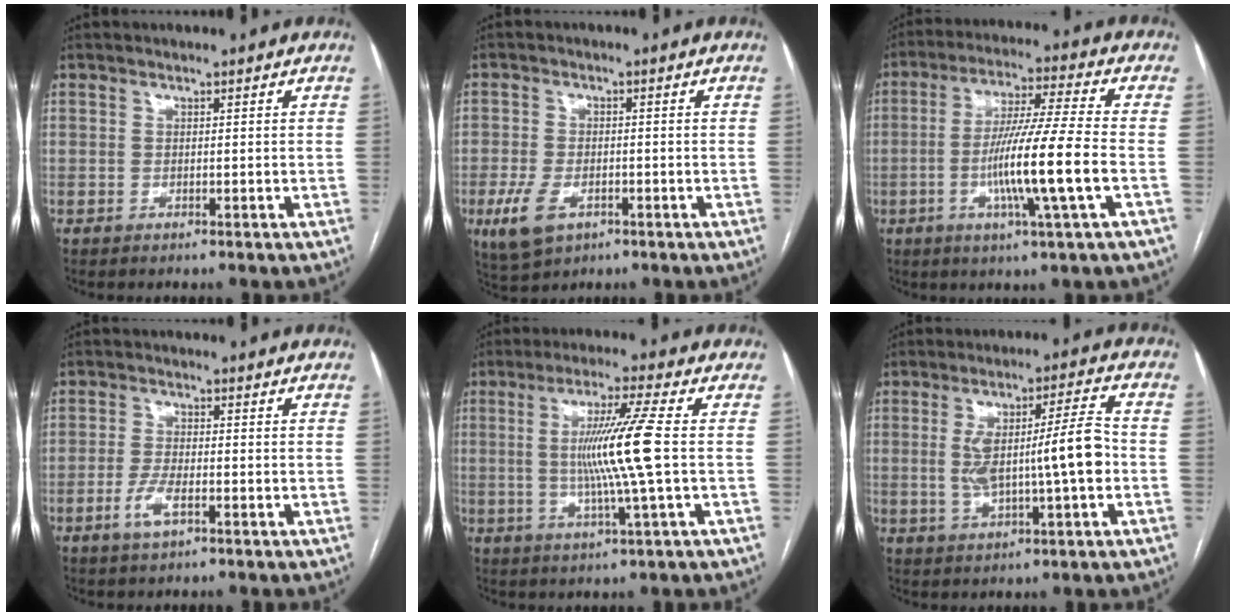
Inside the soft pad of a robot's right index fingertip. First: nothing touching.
{"total": 6.2, "force": [-2.7, 3.7, 4.2], "torque": [-0.092, -0.004, -0.038]}
{"total": 13.7, "force": [-3.3, -1.2, 13.2], "torque": [-0.247, -0.009, -0.065]}
{"total": 4.0, "force": [-1.9, 1.1, 3.3], "torque": [-0.072, -0.001, -0.035]}
{"total": 10.7, "force": [0.1, -1.7, 10.5], "torque": [-0.203, -0.006, 0.005]}
{"total": 11.3, "force": [-0.9, 1.0, 11.2], "torque": [-0.195, 0.018, -0.011]}